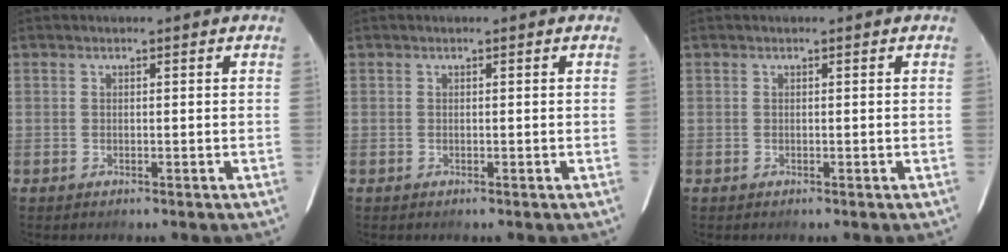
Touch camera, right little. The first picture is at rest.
{"total": 0.0}
{"total": 0.0}